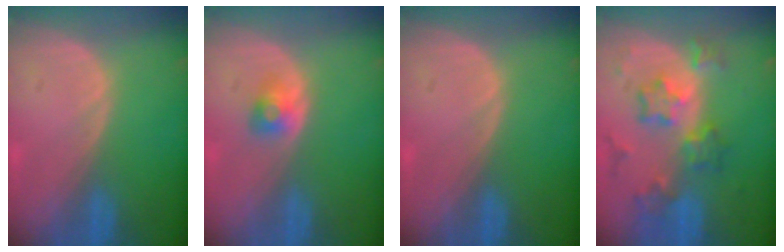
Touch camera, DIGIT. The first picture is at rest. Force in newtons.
{"total": 2.5, "press": 2.3, "slide": 0.9}
{"total": 0.0}
{"total": 8.6, "press": 7.6, "slide": 4.0}